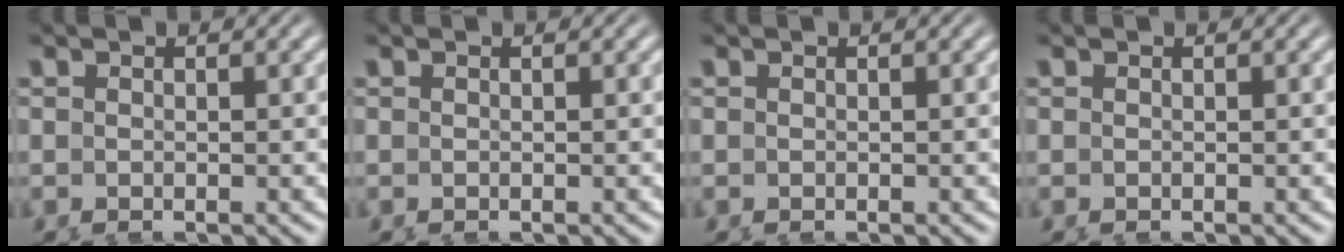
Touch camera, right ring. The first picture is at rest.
{"total": 0.0}
{"total": 0.0}
{"total": 0.0}